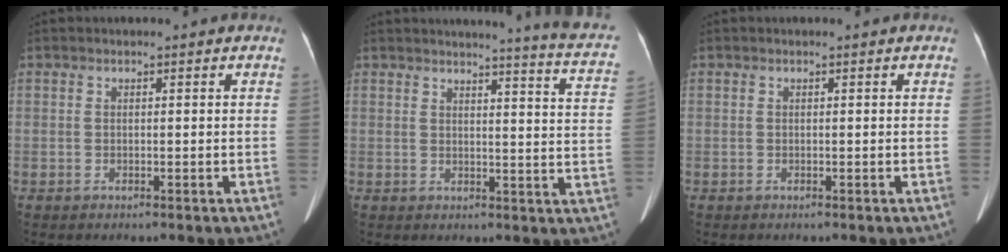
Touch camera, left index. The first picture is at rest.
{"total": 11.1, "force": [10.1, -0.8, 4.6], "torque": [-0.051, -0.060, 0.090]}
{"total": 0.0}